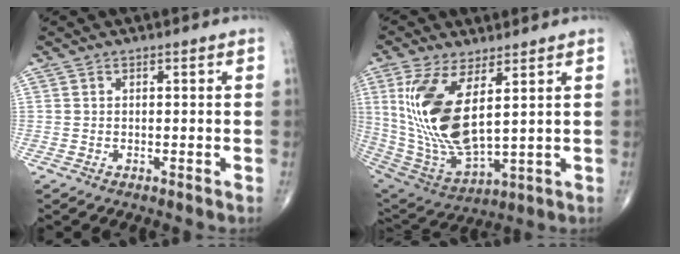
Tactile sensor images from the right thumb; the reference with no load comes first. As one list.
[{"total": 17.4, "force": [4.7, 7.1, 15.2], "torque": [-0.314, -0.032, 0.109]}]